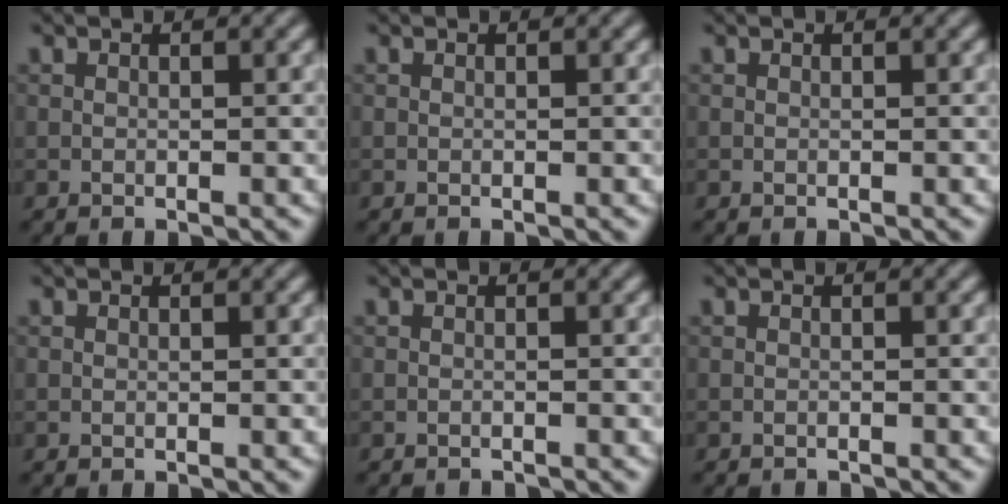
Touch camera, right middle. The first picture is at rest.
{"total": 0.0}
{"total": 0.0}
{"total": 0.0}
{"total": 1.2, "force": [-1.2, -0.2, -0.1], "torque": [-0.004, 0.004, -0.022]}
{"total": 0.9, "force": [-0.8, -0.2, -0.2], "torque": [-0.005, 0.005, -0.019]}